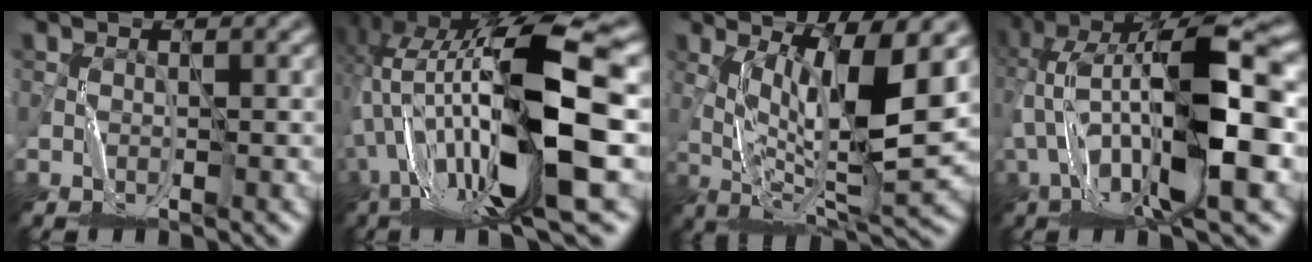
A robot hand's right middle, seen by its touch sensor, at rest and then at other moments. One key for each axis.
{"total": 17.0, "fx": -3.1, "fy": 4.7, "fz": 16.0, "tx": -0.303, "ty": 0.001, "tz": -0.049}
{"total": 10.3, "fx": 1.4, "fy": 2.5, "fz": 9.9, "tx": -0.166, "ty": -0.005, "tz": 0.034}
{"total": 13.3, "fx": 0.0, "fy": 4.1, "fz": 12.7, "tx": -0.243, "ty": 0.026, "tz": 0.002}